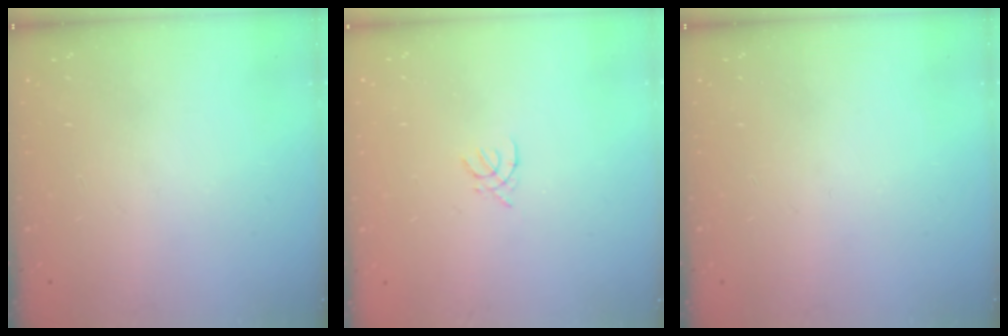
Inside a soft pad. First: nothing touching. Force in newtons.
{"total": 1.8, "press": 1.8, "slide": 0.4}
{"total": 0.0}